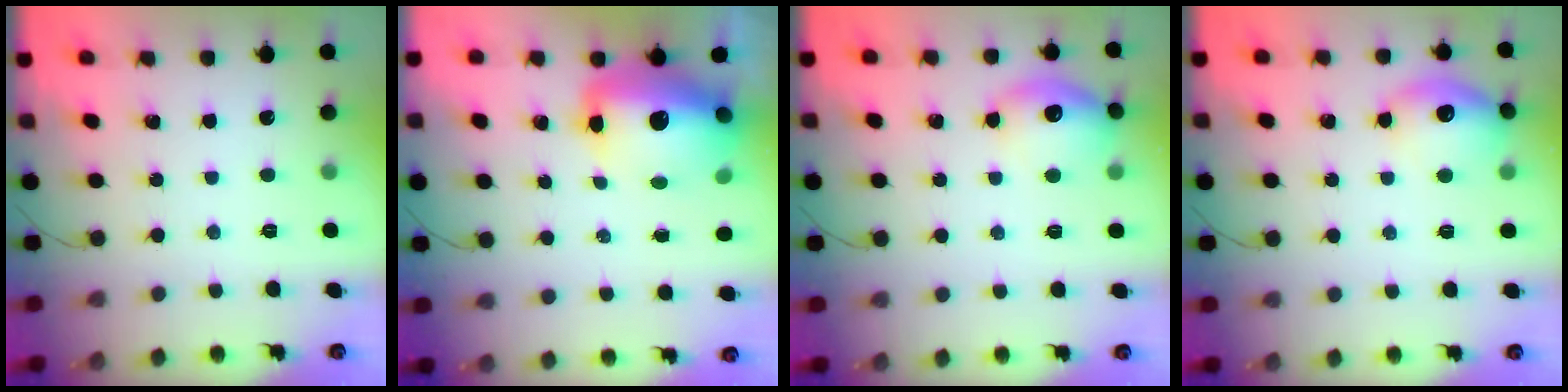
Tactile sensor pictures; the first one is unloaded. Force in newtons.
{"total": 16.5, "press": 16.0, "slide": 4.3}
{"total": 13.0, "press": 13.0, "slide": 0.6}
{"total": 13.0, "press": 13.0, "slide": 0.6}